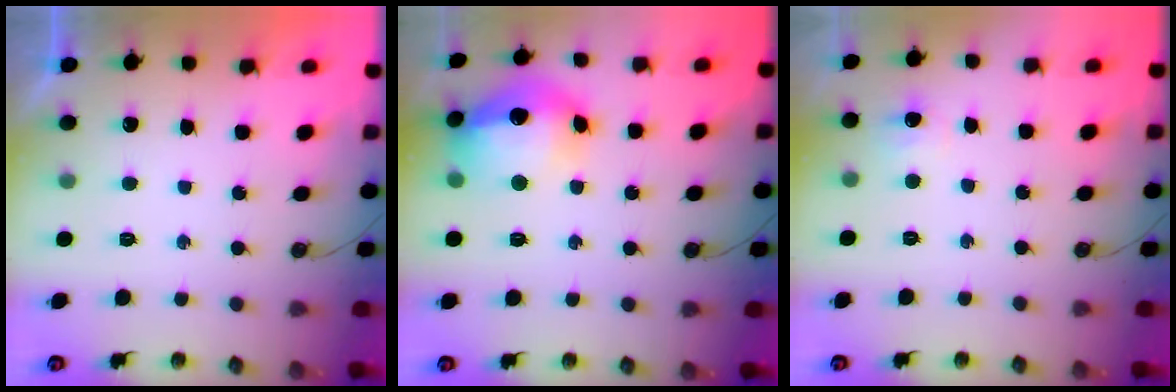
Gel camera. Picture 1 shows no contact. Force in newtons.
{"total": 17.1, "press": 17.0, "slide": 1.5}
{"total": 3.6, "press": 3.5, "slide": 0.8}